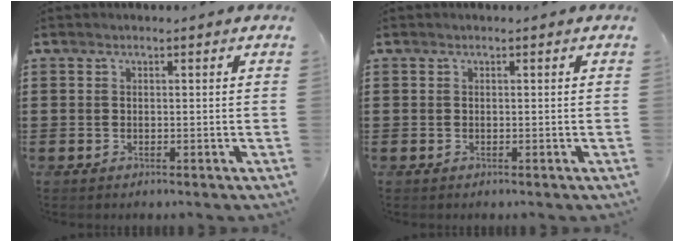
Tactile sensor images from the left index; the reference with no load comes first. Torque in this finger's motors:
{"motor_torque": [0.00, 0.00, 0.00, -0.01]}